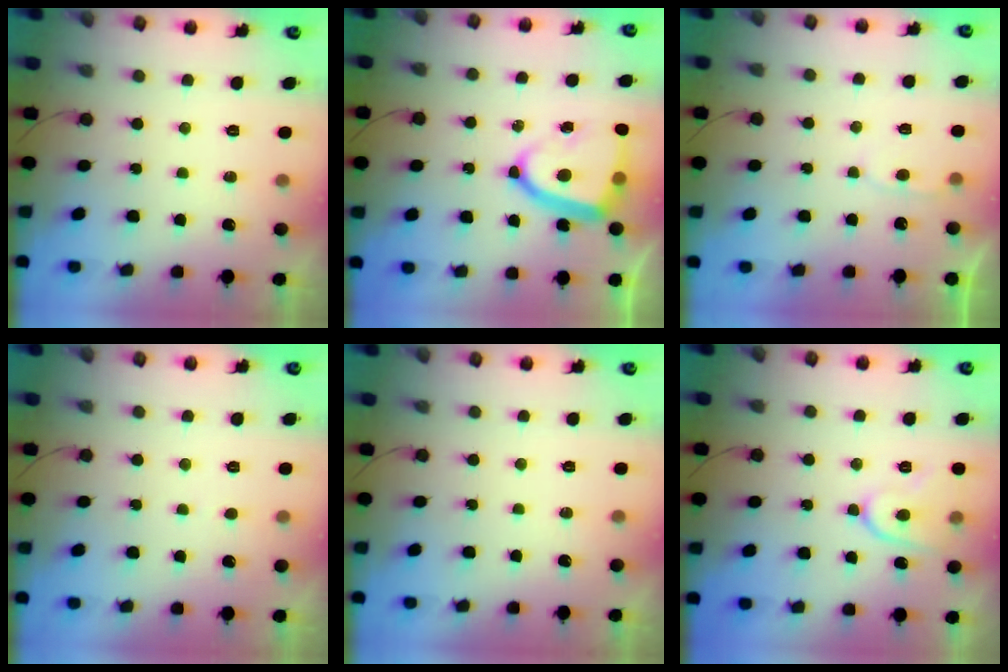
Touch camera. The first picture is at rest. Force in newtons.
{"total": 14.9, "press": 14.8, "slide": 1.7}
{"total": 2.7, "press": 2.7, "slide": 0.3}
{"total": 0.7, "press": 0.7, "slide": 0.1}
{"total": 0.0}
{"total": 9.7, "press": 9.7, "slide": 0.9}